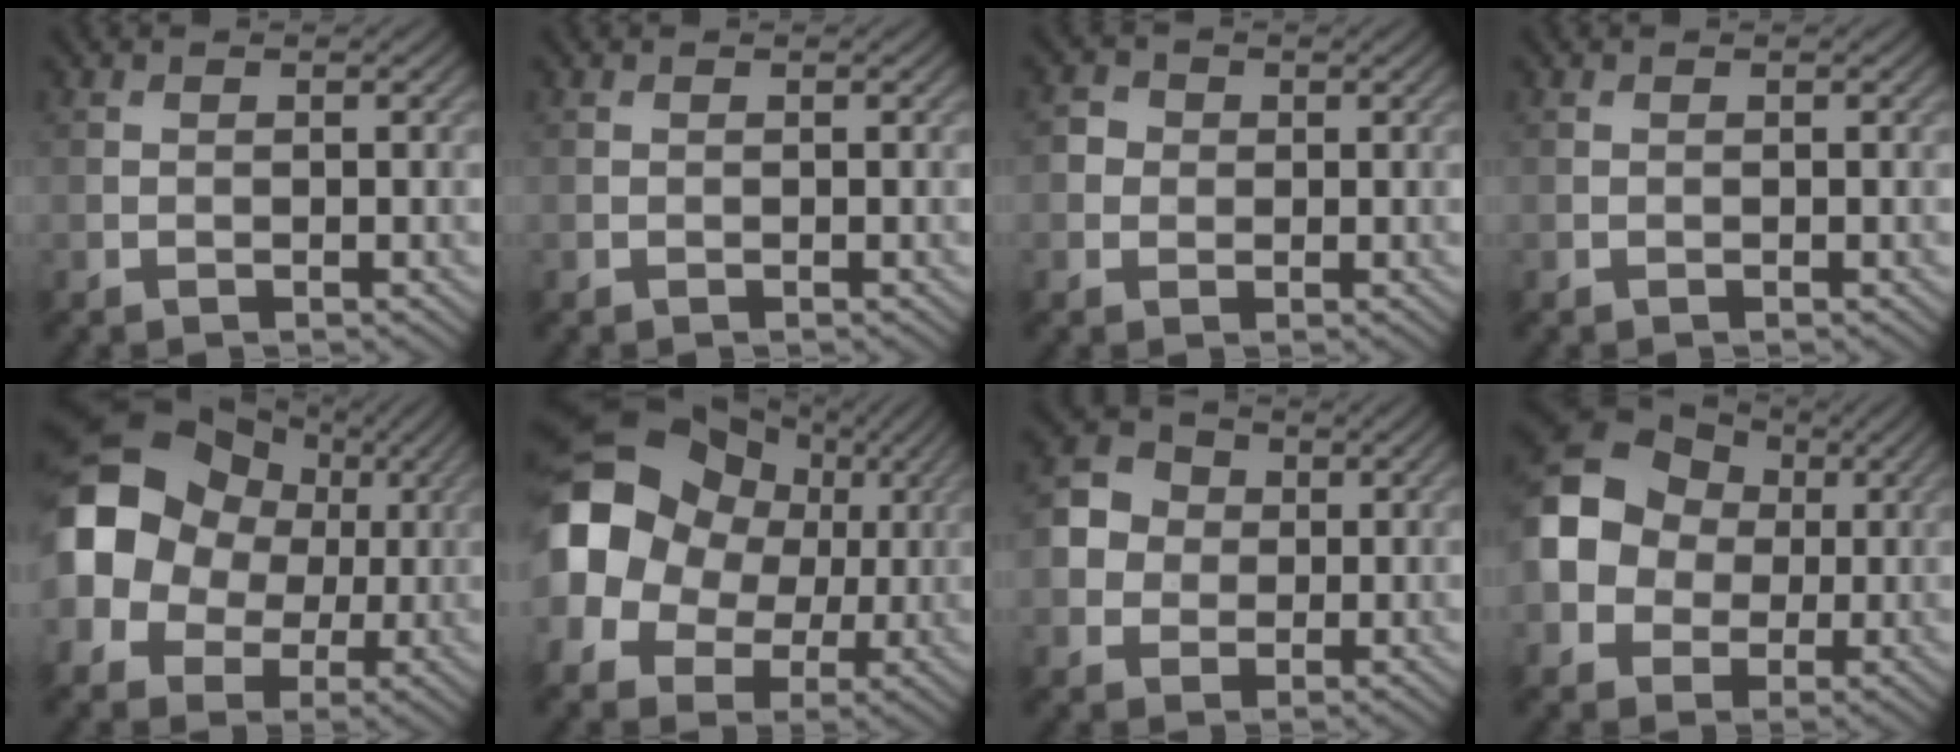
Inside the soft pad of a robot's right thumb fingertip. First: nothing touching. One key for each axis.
{"total": 0.0}
{"total": 2.1, "fx": 0.0, "fy": 2.0, "fz": 0.6, "tx": -0.012, "ty": 0.001, "tz": -0.003}
{"total": 0.0}
{"total": 14.3, "fx": 1.6, "fy": 11.8, "fz": 7.8, "tx": -0.186, "ty": 0.005, "tz": 0.011}
{"total": 16.3, "fx": 2.6, "fy": 13.1, "fz": 9.3, "tx": -0.208, "ty": 0.005, "tz": 0.044}
{"total": 5.0, "fx": 0.3, "fy": 4.6, "fz": 2.1, "tx": -0.050, "ty": 0.010, "tz": -0.005}
{"total": 13.4, "fx": 0.6, "fy": 11.4, "fz": 6.9, "tx": -0.182, "ty": 0.012, "tz": -0.016}